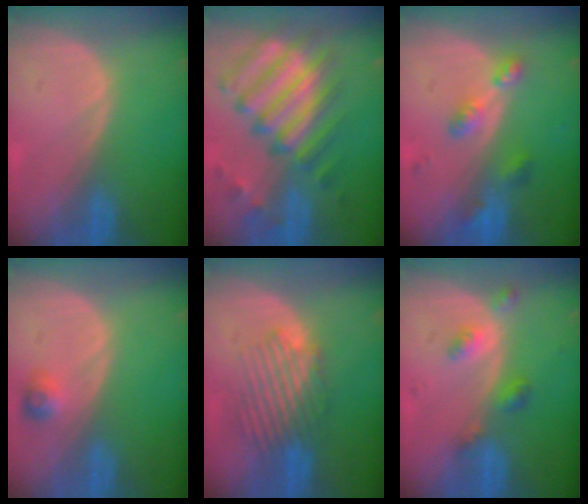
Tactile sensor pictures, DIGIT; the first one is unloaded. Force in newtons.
{"total": 11.8, "press": 10.4, "slide": 5.6}
{"total": 5.3, "press": 4.7, "slide": 2.4}
{"total": 2.5, "press": 2.3, "slide": 1.0}
{"total": 6.2, "press": 6.1, "slide": 1.5}
{"total": 4.4, "press": 3.9, "slide": 2.0}